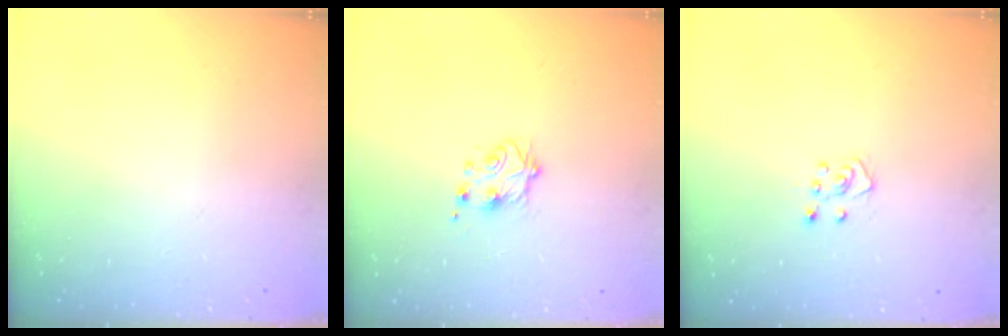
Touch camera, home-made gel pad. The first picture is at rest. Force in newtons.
{"total": 4.9, "press": 4.8, "slide": 0.7}
{"total": 3.8, "press": 3.8, "slide": 0.4}